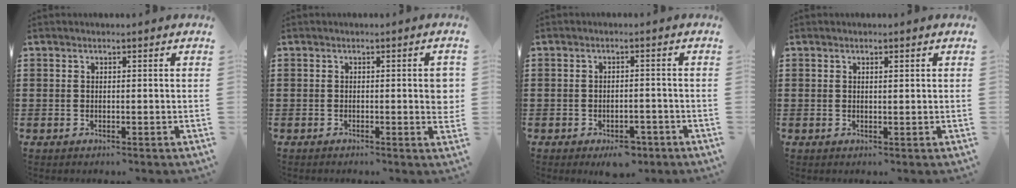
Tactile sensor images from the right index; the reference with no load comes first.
{"total": 3.7, "force": [-0.3, 0.7, 3.6], "torque": [-0.043, -0.007, -0.009]}
{"total": 2.9, "force": [-2.4, 1.1, 1.4], "torque": [-0.024, 0.007, -0.045]}
{"total": 0.7, "force": [0.3, 0.2, 0.6], "torque": [-0.012, 0.003, 0.005]}